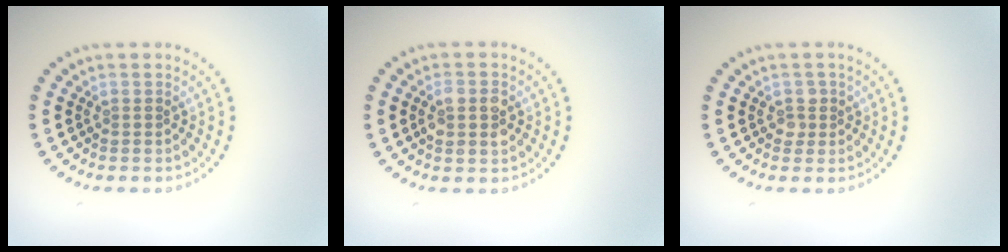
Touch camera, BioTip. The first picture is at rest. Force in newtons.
{"total": 2.4, "press": 2.4, "slide": 0.3}
{"total": 1.2, "press": 1.1, "slide": 0.4}